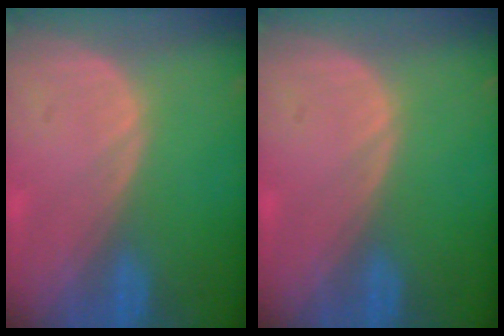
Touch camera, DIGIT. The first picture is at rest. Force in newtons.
{"total": 0.0}